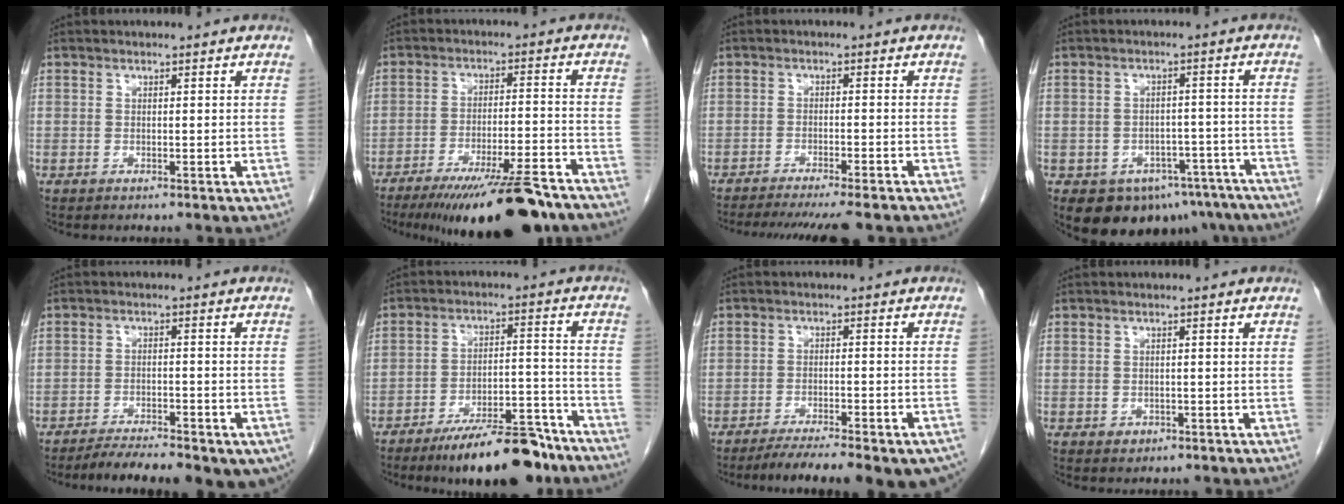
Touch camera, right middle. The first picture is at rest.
{"total": 18.1, "force": [-14.3, 2.0, 10.8], "torque": [-0.129, -0.016, -0.215]}
{"total": 12.9, "force": [-11.4, 0.2, 6.0], "torque": [-0.077, -0.026, -0.155]}
{"total": 13.5, "force": [-9.4, 8.1, 5.4], "torque": [-0.066, 0.019, -0.112]}
{"total": 13.4, "force": [-10.2, 3.3, 8.1], "torque": [-0.099, -0.001, -0.140]}
{"total": 14.0, "force": [-11.1, 3.2, 7.9], "torque": [-0.106, 0.015, -0.173]}
{"total": 17.0, "force": [-13.6, 2.8, 9.8], "torque": [-0.104, -0.012, -0.178]}
{"total": 1.1, "force": [-0.5, 0.9, 0.4], "torque": [-0.008, 0.001, -0.003]}